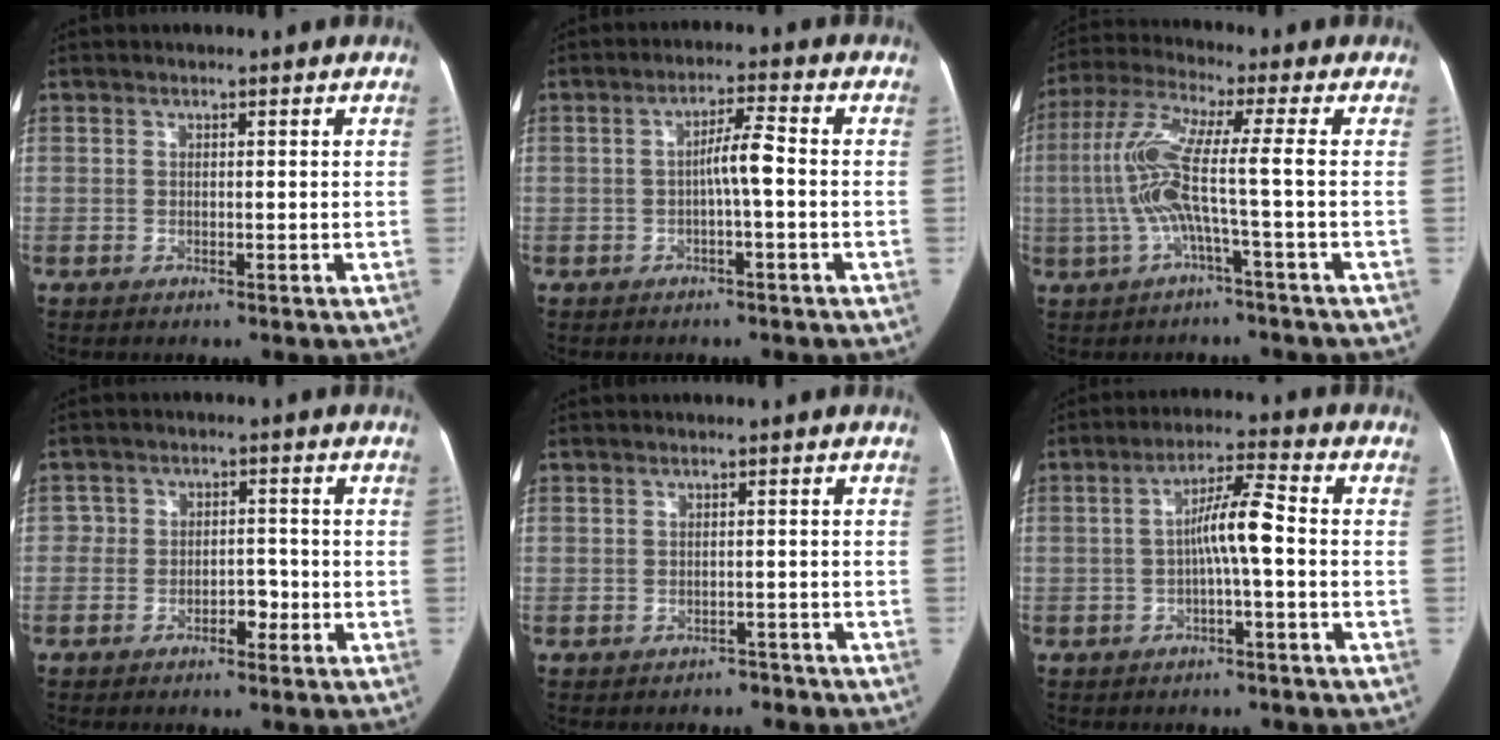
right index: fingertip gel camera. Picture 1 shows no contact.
{"total": 4.3, "force": [-0.7, 0.0, 4.2], "torque": [-0.070, 0.010, -0.012]}
{"total": 9.6, "force": [-1.3, -0.5, 9.5], "torque": [-0.208, 0.018, -0.032]}
{"total": 3.7, "force": [-1.8, 2.6, 1.9], "torque": [-0.014, 0.011, -0.032]}
{"total": 2.4, "force": [-1.8, 1.5, -0.2], "torque": [-0.005, 0.014, -0.024]}
{"total": 6.4, "force": [-0.9, 0.2, 6.3], "torque": [-0.113, 0.018, -0.017]}